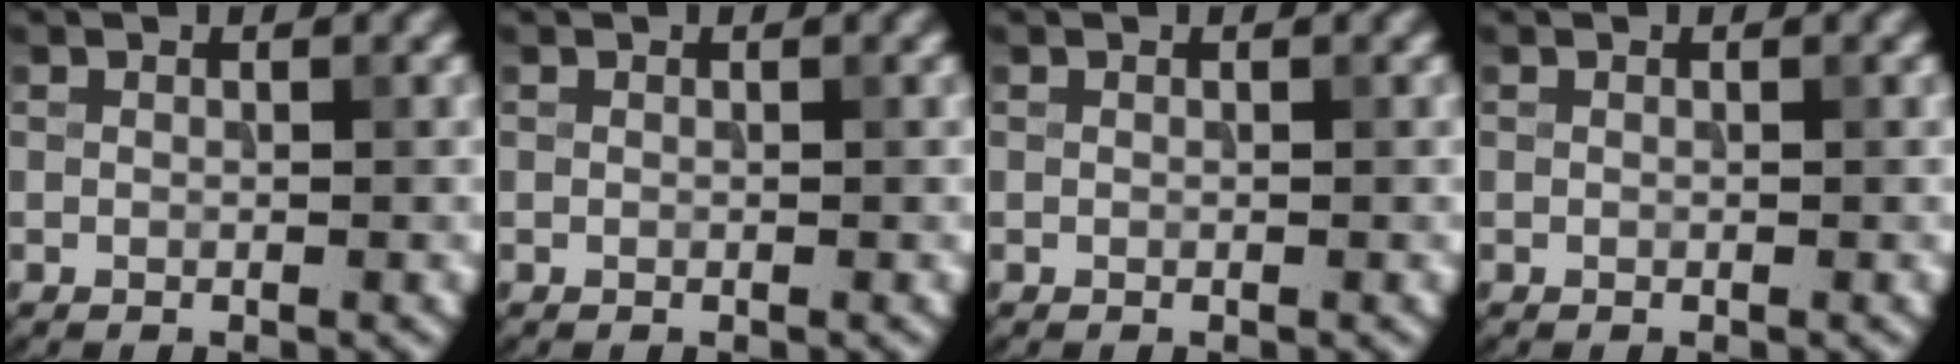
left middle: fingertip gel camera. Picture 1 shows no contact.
{"total": 0.0}
{"total": 0.0}
{"total": 0.0}